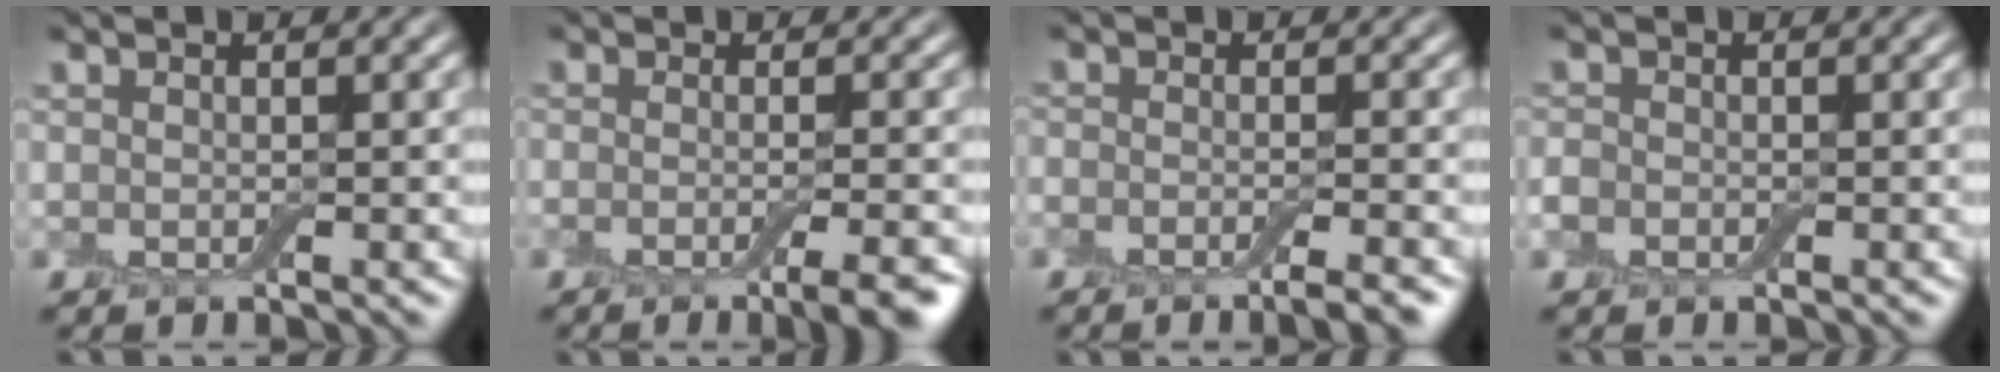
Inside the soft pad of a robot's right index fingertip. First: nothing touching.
{"total": 5.2, "force": [-2.3, 1.5, 4.4], "torque": [-0.041, -0.005, -0.033]}
{"total": 3.6, "force": [-2.4, 0.9, 2.6], "torque": [-0.030, 0.001, -0.040]}
{"total": 1.1, "force": [-0.5, 0.9, 0.4], "torque": [-0.006, -0.001, -0.014]}